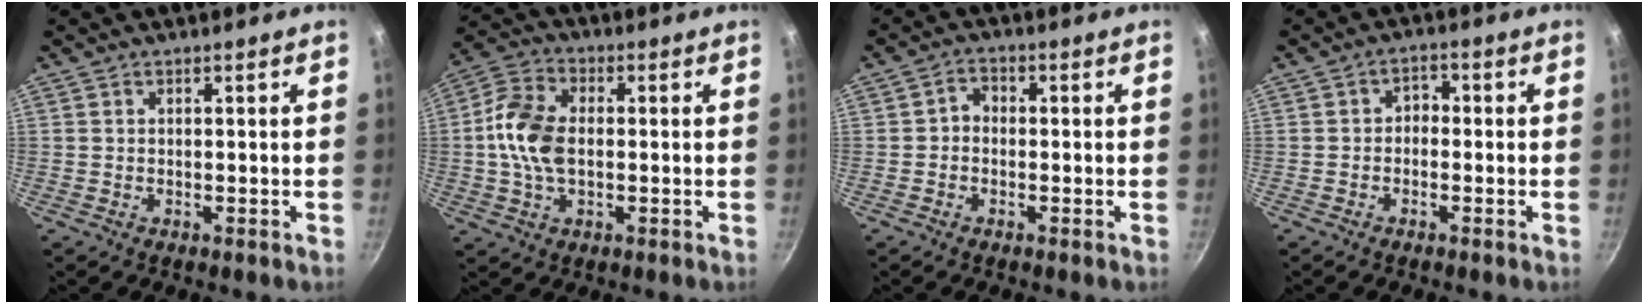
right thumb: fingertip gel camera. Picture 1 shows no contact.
{"total": 11.0, "force": [-0.3, 6.9, 8.5], "torque": [-0.159, 0.019, -0.018]}
{"total": 2.6, "force": [-0.6, 2.1, 1.4], "torque": [-0.016, 0.014, -0.018]}
{"total": 2.7, "force": [-0.8, 2.1, 1.5], "torque": [-0.010, 0.014, -0.019]}